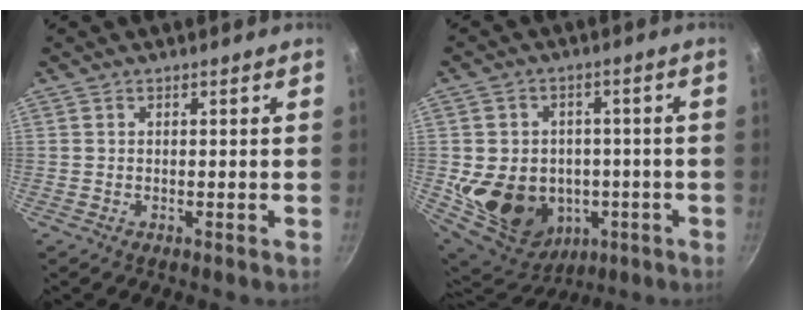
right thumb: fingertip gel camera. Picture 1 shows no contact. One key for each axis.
{"total": 17.3, "fx": -2.9, "fy": 14.2, "fz": 9.4, "tx": -0.148, "ty": 0.021, "tz": -0.021}